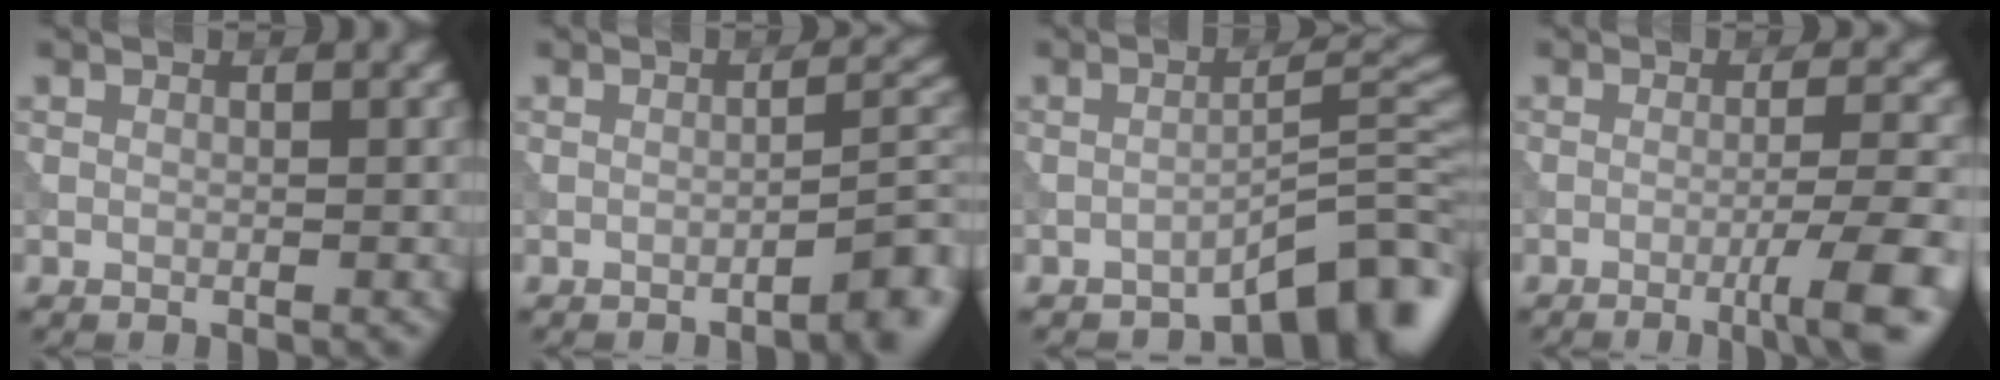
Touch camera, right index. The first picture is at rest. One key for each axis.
{"total": 4.0, "fx": -2.3, "fy": 0.9, "fz": 3.2, "tx": -0.033, "ty": 0.018, "tz": -0.039}
{"total": 6.0, "fx": -4.7, "fy": 1.0, "fz": 3.7, "tx": -0.038, "ty": 0.018, "tz": -0.070}
{"total": 5.8, "fx": -2.6, "fy": 0.7, "fz": 5.2, "tx": -0.072, "ty": 0.006, "tz": -0.047}